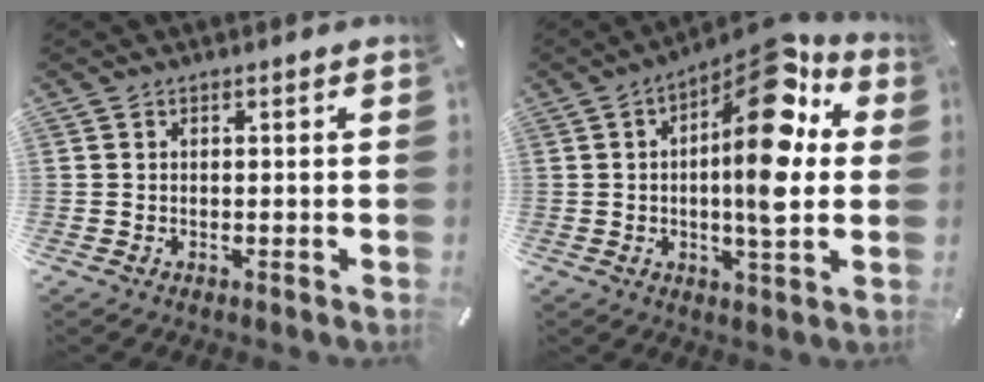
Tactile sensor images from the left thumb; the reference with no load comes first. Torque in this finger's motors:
{"motor_torque": [0.72, 0.82, 1.43, -0.83, 0.24]}